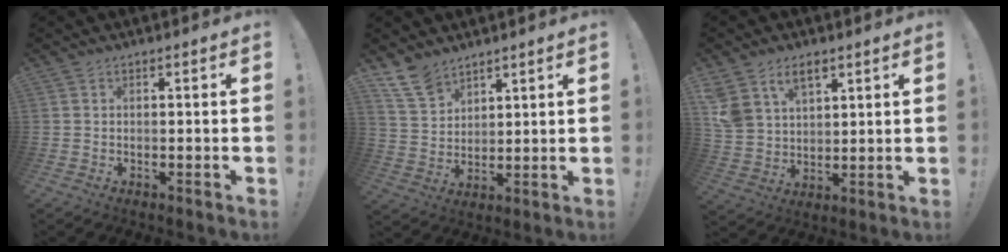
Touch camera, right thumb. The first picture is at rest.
{"total": 10.4, "force": [7.9, 6.0, 3.1], "torque": [-0.067, -0.046, 0.158]}
{"total": 9.9, "force": [5.9, 6.6, 4.3], "torque": [-0.084, -0.025, 0.121]}